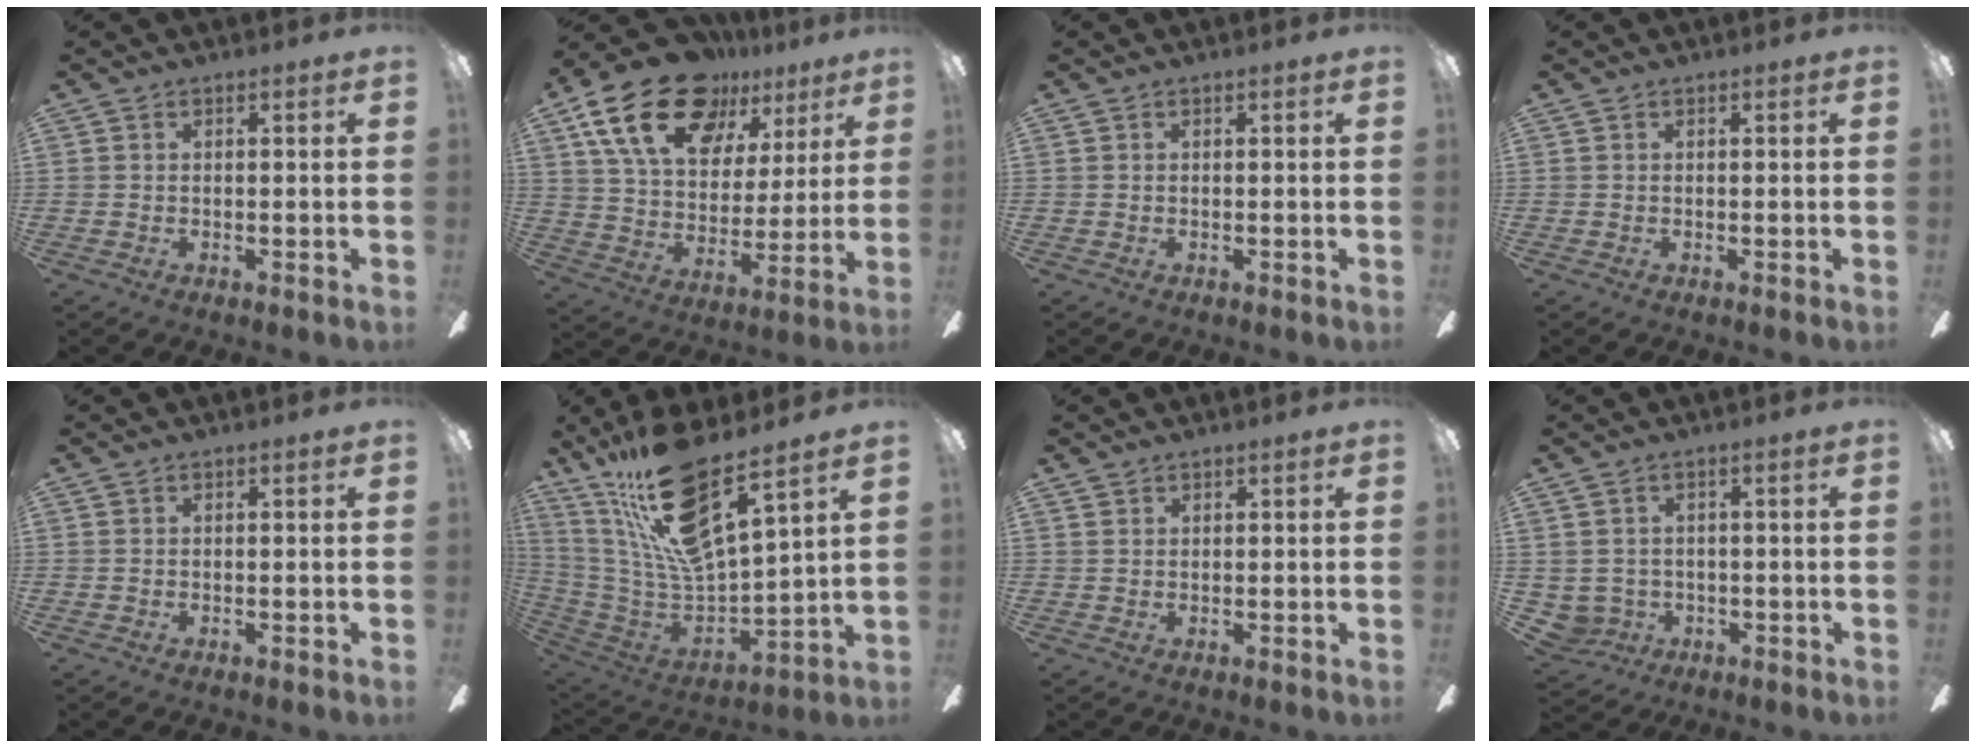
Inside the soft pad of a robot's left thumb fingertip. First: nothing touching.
{"total": 22.4, "force": [13.7, 12.6, 12.4], "torque": [-0.217, -0.066, 0.248]}
{"total": 0.0}
{"total": 0.0}
{"total": 0.0}
{"total": 21.0, "force": [14.7, 4.9, 14.3], "torque": [-0.284, -0.096, 0.248]}
{"total": 1.1, "force": [0.9, 0.6, 0.0], "torque": [-0.001, 0.000, 0.018]}
{"total": 3.8, "force": [0.2, 3.8, 0.8], "torque": [-0.039, 0.001, 0.003]}